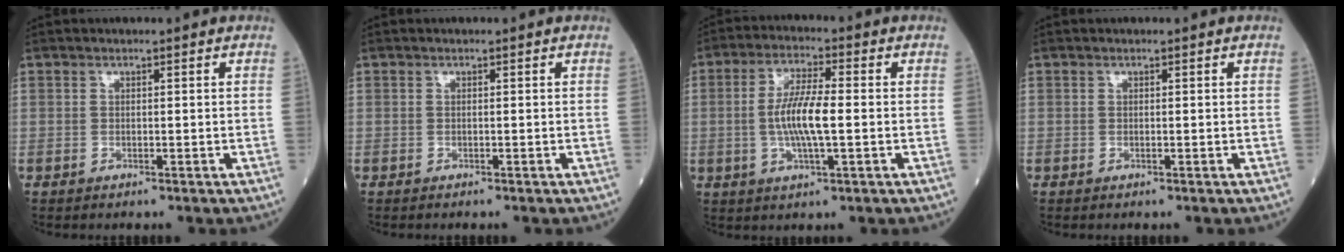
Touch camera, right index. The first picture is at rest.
{"total": 0.0}
{"total": 8.1, "force": [-0.6, 1.3, 8.0], "torque": [-0.159, 0.001, -0.014]}
{"total": 0.0}